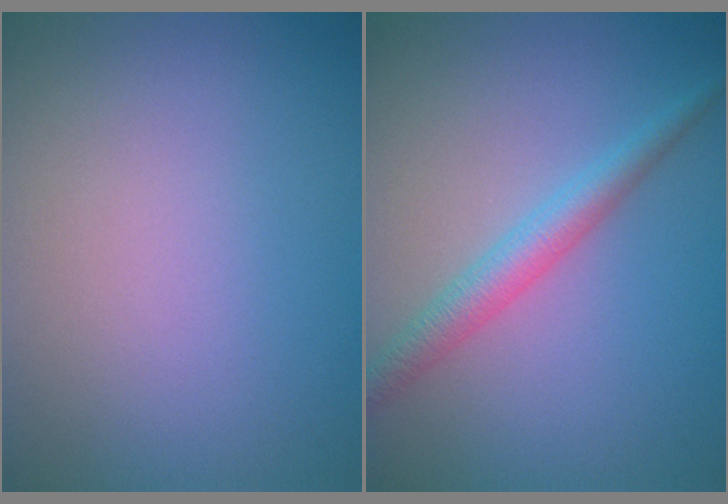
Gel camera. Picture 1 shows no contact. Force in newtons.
{"total": 2.8, "press": 2.8, "slide": 0.1}